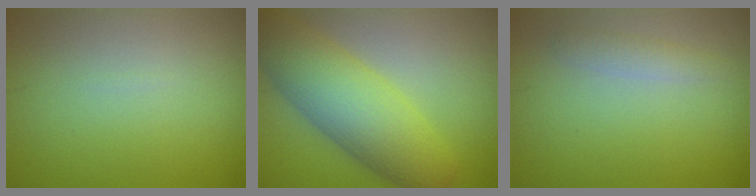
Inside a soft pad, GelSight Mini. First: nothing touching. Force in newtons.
{"total": 8.2, "press": 8.2, "slide": 0.3}
{"total": 1.4, "press": 1.4, "slide": 0.0}